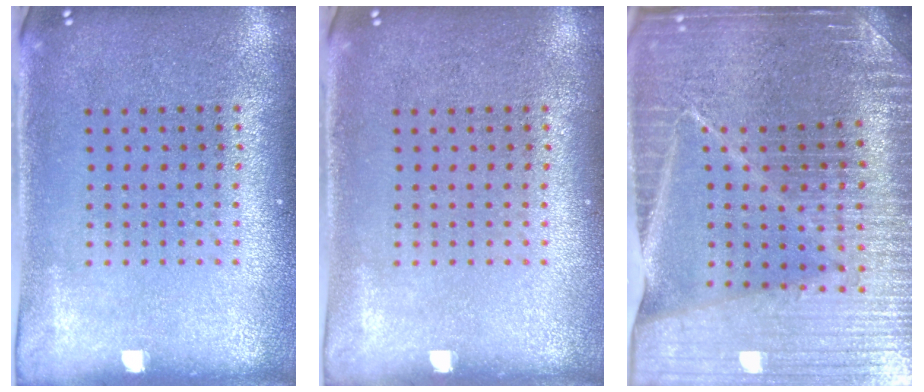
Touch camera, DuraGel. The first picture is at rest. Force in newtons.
{"total": 0.0}
{"total": 5.3, "press": 4.8, "slide": 2.1}